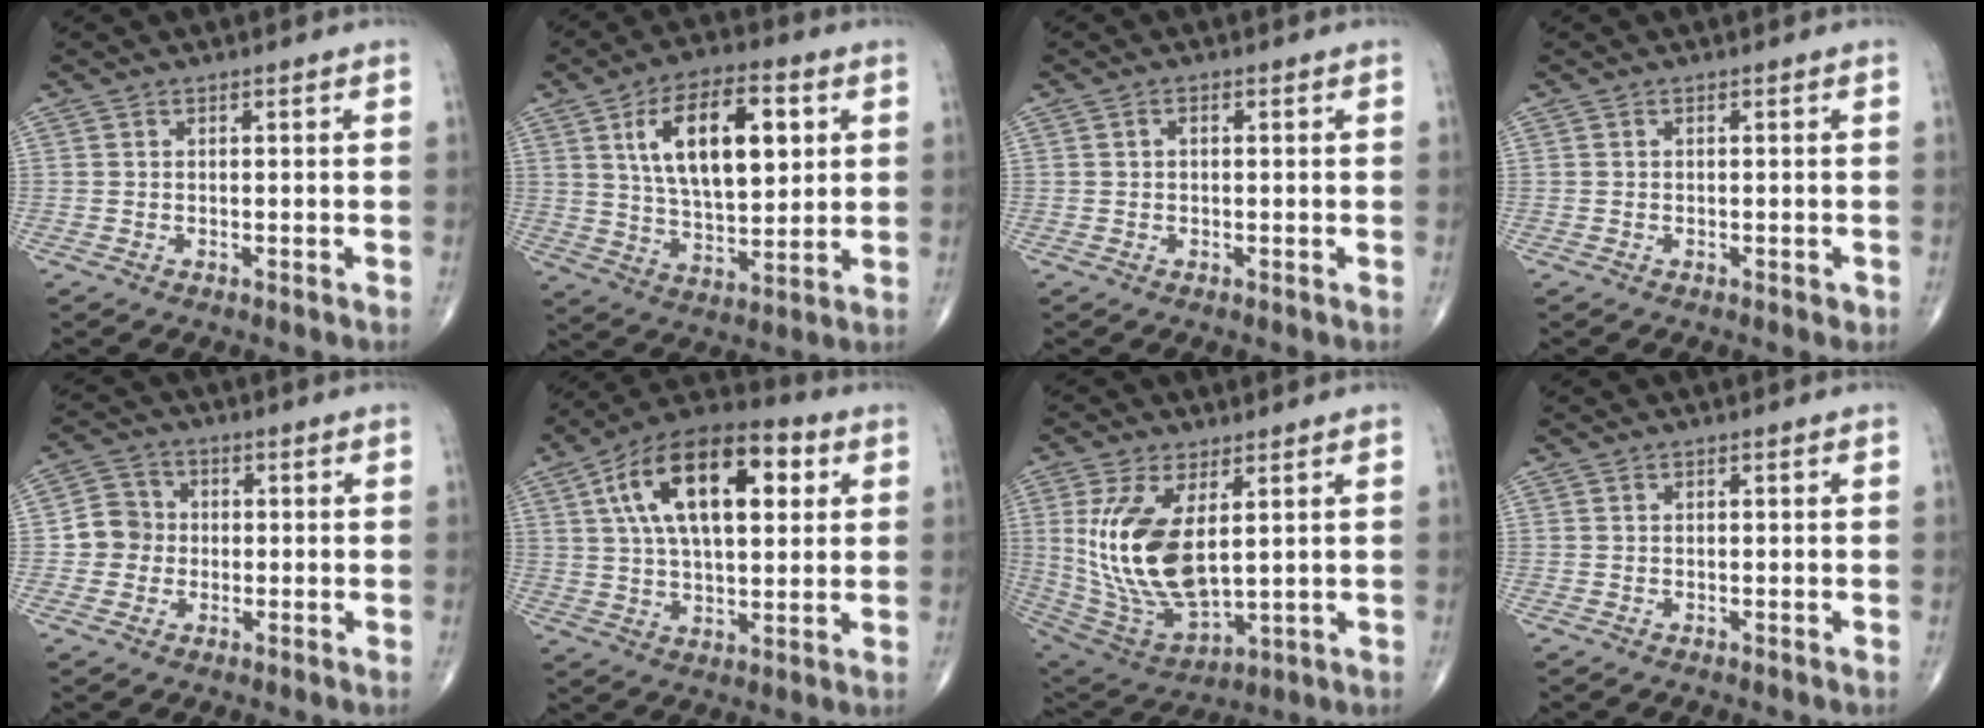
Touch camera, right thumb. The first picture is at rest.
{"total": 17.8, "force": [5.3, 8.5, 14.8], "torque": [-0.224, -0.012, 0.094]}
{"total": 1.0, "force": [0.1, 0.7, 0.7], "torque": [-0.010, 0.004, 0.000]}
{"total": 0.7, "force": [-0.2, 0.4, 0.5], "torque": [-0.006, 0.000, -0.003]}
{"total": 5.9, "force": [-0.5, 5.6, 1.6], "torque": [-0.001, 0.013, -0.019]}
{"total": 21.1, "force": [6.2, 10.4, 17.3], "torque": [-0.273, 0.009, 0.094]}
{"total": 17.8, "force": [3.2, 8.6, 15.2], "torque": [-0.305, -0.024, 0.083]}
{"total": 0.0}